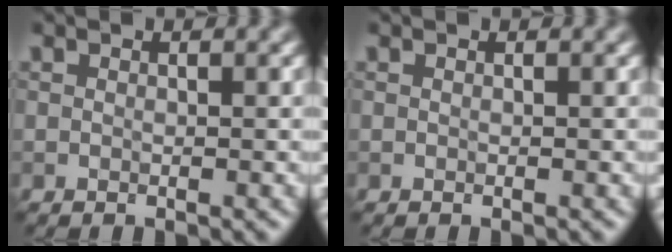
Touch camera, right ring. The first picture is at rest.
{"total": 0.0}